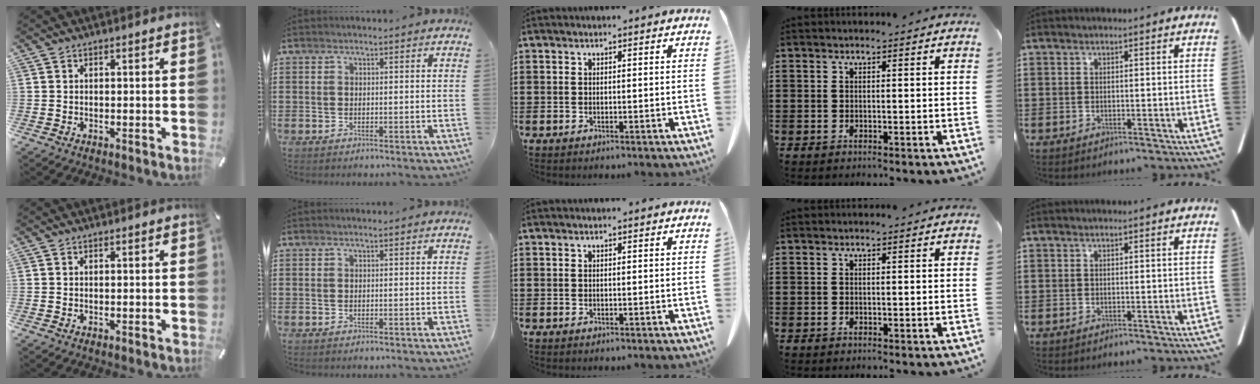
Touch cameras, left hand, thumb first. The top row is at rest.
{}